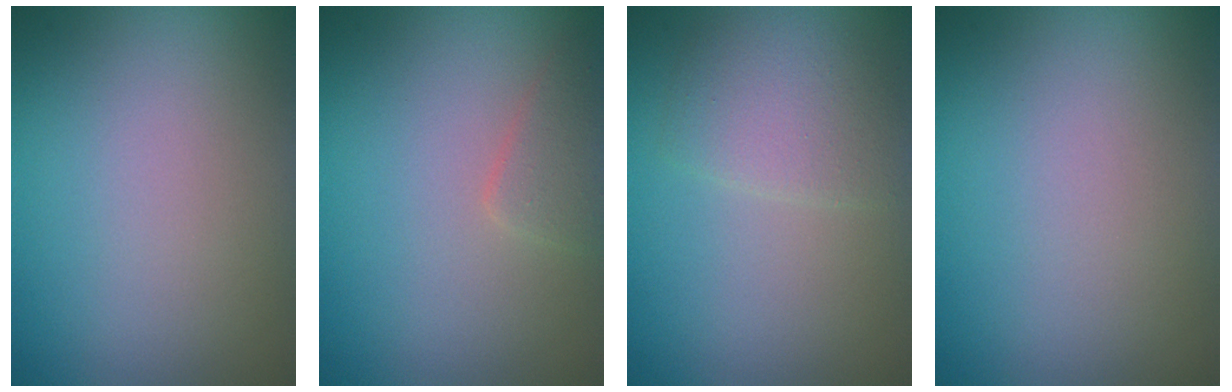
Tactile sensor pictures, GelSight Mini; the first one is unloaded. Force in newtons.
{"total": 1.6, "press": 1.6, "slide": 0.0}
{"total": 2.9, "press": 2.9, "slide": 0.1}
{"total": 0.0}